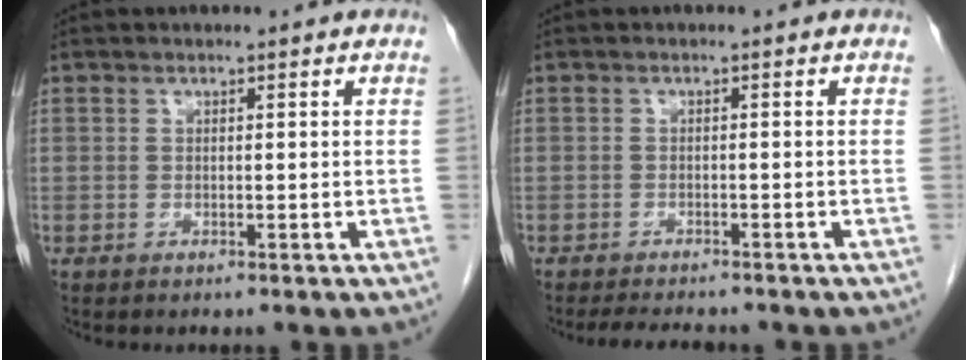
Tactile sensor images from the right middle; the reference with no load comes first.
{"total": 5.5, "force": [-5.0, 0.9, 2.2], "torque": [-0.030, -0.009, -0.073]}